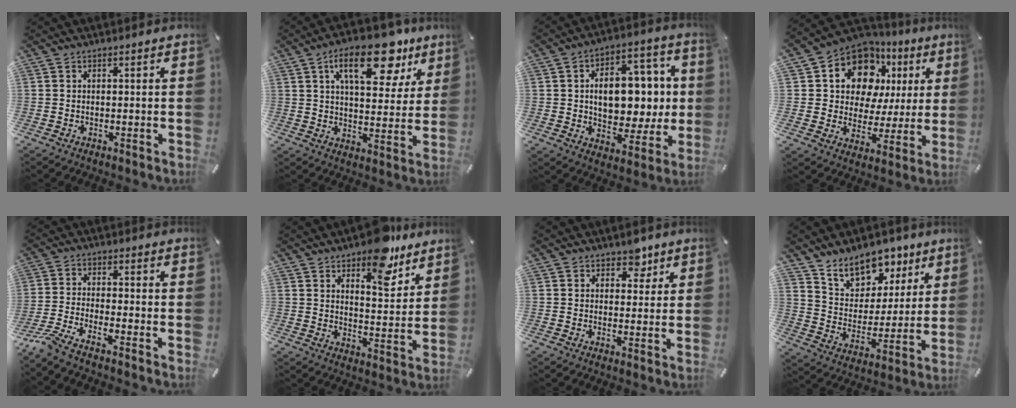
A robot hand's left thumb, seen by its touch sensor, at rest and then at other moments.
{"total": 18.6, "force": [10.2, 9.0, 12.6], "torque": [-0.181, -0.043, 0.165]}
{"total": 15.3, "force": [1.3, 10.4, 11.1], "torque": [-0.149, 0.003, 0.029]}
{"total": 13.8, "force": [7.0, 10.3, 6.0], "torque": [-0.109, -0.040, 0.132]}
{"total": 5.4, "force": [-4.4, 0.3, 3.1], "torque": [-0.075, -0.010, -0.087]}
{"total": 12.7, "force": [9.3, 5.8, 6.4], "torque": [-0.074, -0.063, 0.162]}
{"total": 5.0, "force": [3.2, 3.4, 1.7], "torque": [0.004, -0.016, 0.049]}
{"total": 12.0, "force": [9.6, 7.0, 1.9], "torque": [-0.036, -0.086, 0.178]}